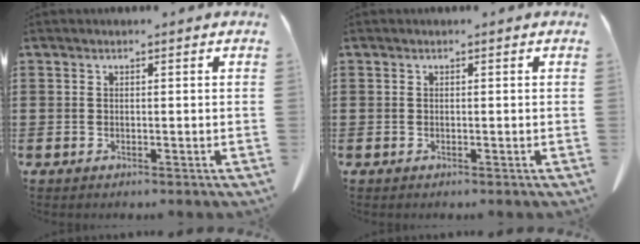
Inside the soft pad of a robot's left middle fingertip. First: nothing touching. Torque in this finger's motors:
{"motor_torque": [0.18, -0.25, 0.11, 0.01]}